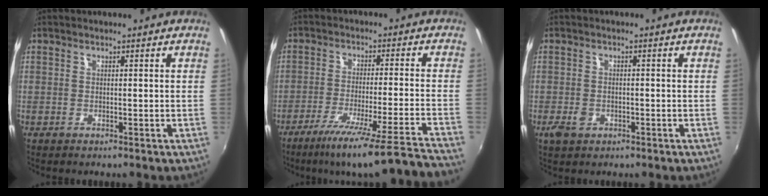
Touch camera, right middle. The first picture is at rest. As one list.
[{"total": 20.8, "force": [-18.0, -2.9, 10.1], "torque": [-0.154, -0.066, -0.271]}, {"total": 3.2, "force": [-1.6, 2.2, 1.6], "torque": [-0.033, -0.004, -0.027]}]